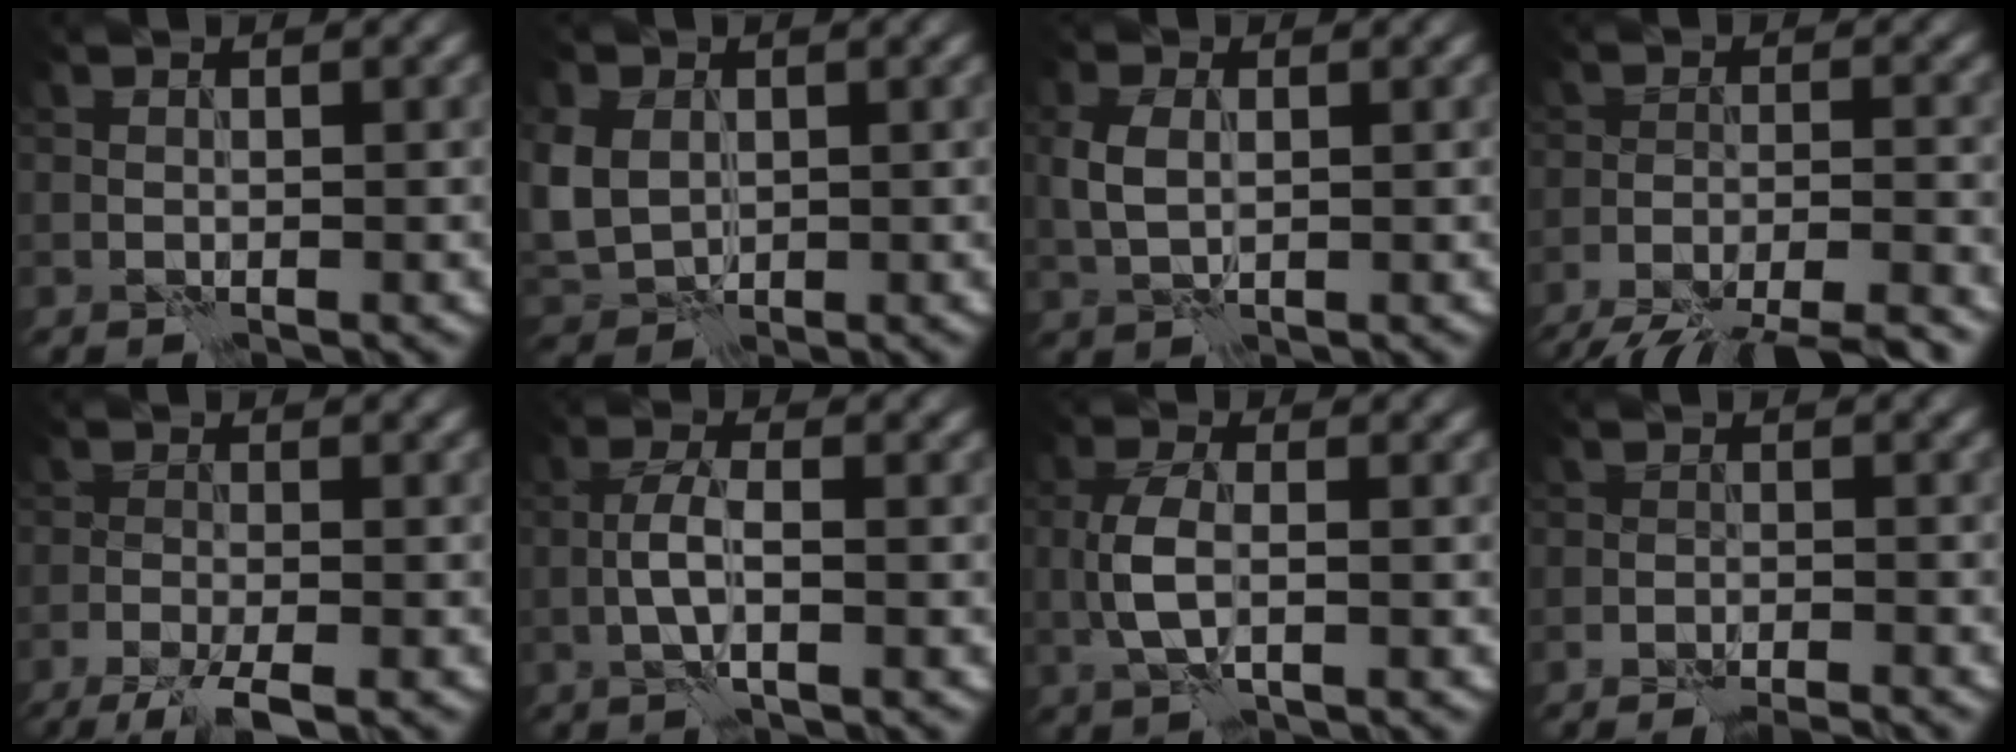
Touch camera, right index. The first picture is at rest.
{"total": 5.8, "force": [0.7, 4.7, 3.4], "torque": [-0.103, 0.003, 0.018]}
{"total": 2.8, "force": [0.3, 1.7, 2.2], "torque": [-0.056, 0.003, 0.005]}
{"total": 11.6, "force": [-10.5, 2.5, 4.2], "torque": [-0.057, -0.011, -0.150]}
{"total": 4.9, "force": [-3.5, 0.9, 3.3], "torque": [-0.062, -0.016, -0.064]}
{"total": 2.7, "force": [-0.8, 0.7, 2.5], "torque": [-0.053, 0.006, -0.019]}
{"total": 3.4, "force": [-0.3, 1.4, 3.0], "torque": [-0.069, 0.003, -0.008]}
{"total": 3.6, "force": [-3.3, 0.6, 1.2], "torque": [-0.017, 0.009, -0.044]}